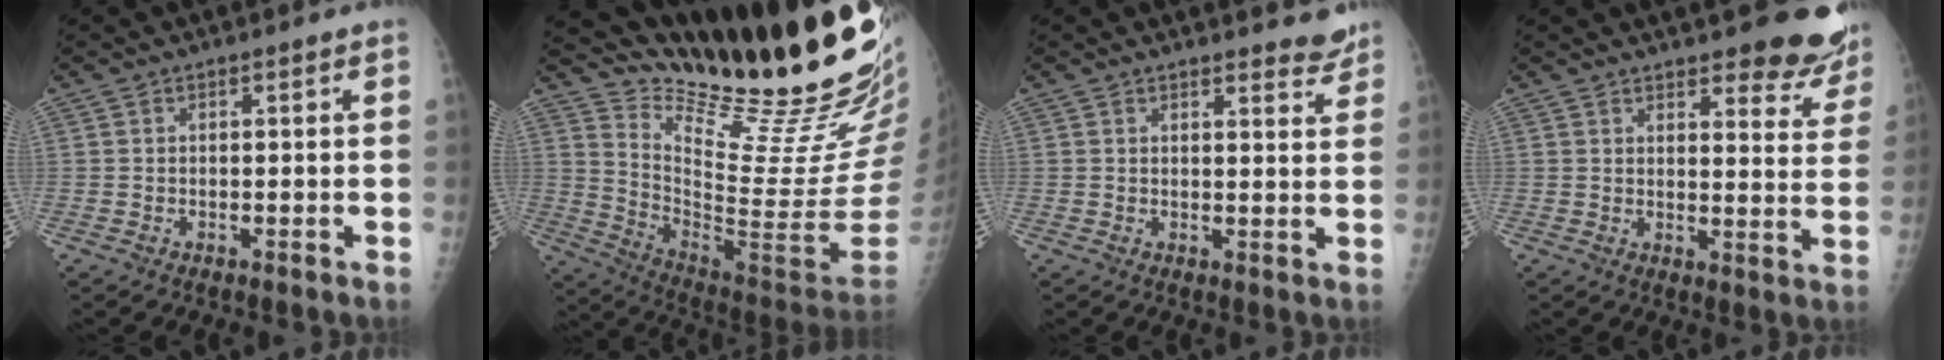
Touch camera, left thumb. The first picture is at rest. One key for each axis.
{"total": 27.1, "fx": 21.9, "fy": 3.8, "fz": 15.4, "tx": -0.210, "ty": -0.169, "tz": 0.328}
{"total": 4.3, "fx": 4.0, "fy": 1.0, "fz": 1.2, "tx": 0.001, "ty": -0.028, "tz": 0.040}
{"total": 11.3, "fx": 9.5, "fy": 3.2, "fz": 5.3, "tx": -0.025, "ty": -0.063, "tz": 0.106}